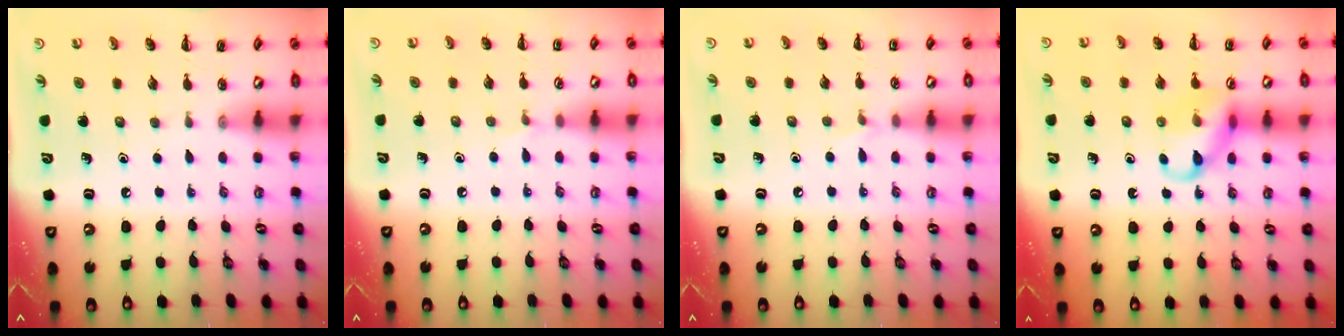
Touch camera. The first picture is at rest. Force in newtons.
{"total": 3.3, "press": 3.0, "slide": 1.2}
{"total": 3.9, "press": 3.7, "slide": 1.3}
{"total": 11.1, "press": 11.0, "slide": 1.3}